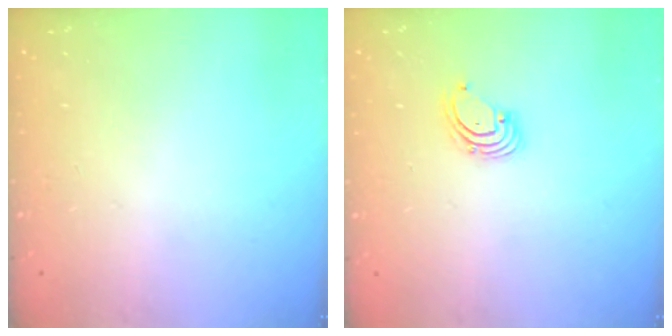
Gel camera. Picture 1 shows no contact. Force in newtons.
{"total": 1.8, "press": 1.8, "slide": 0.2}